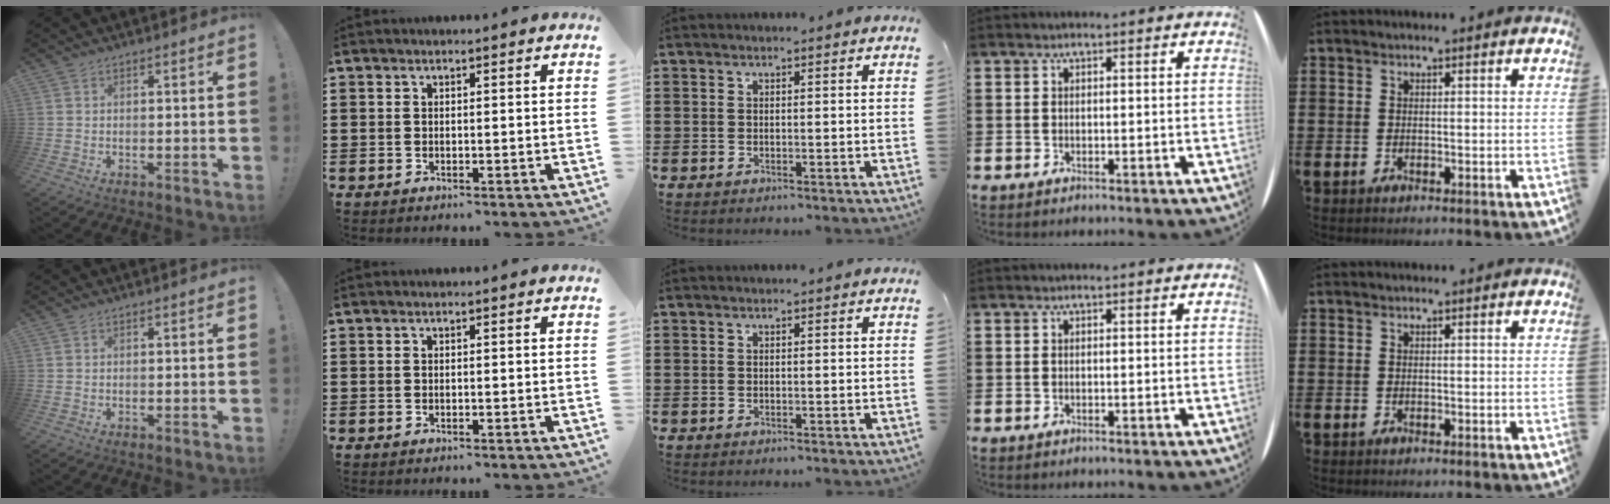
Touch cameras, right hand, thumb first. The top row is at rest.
{}